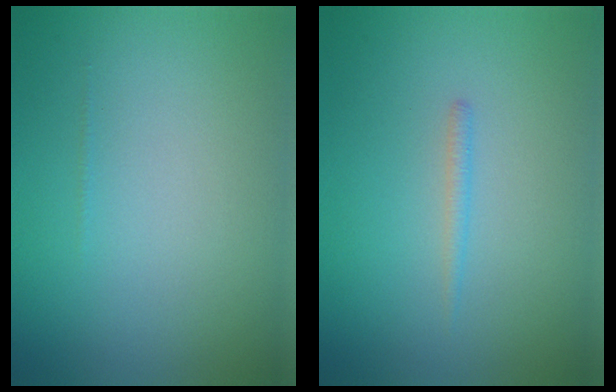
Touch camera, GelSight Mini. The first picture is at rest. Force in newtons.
{"total": 0.8, "press": 0.8, "slide": 0.1}